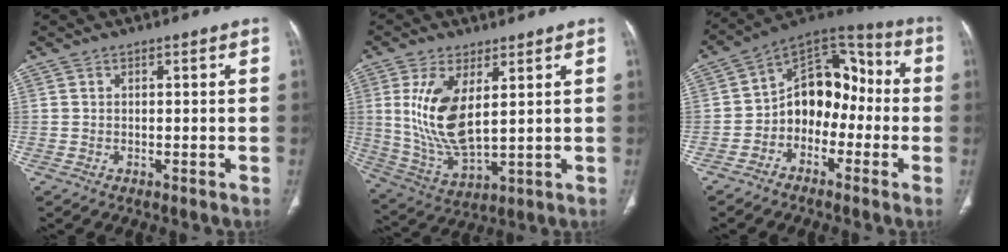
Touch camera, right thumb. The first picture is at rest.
{"total": 13.1, "force": [3.5, 5.8, 11.2], "torque": [-0.230, -0.024, 0.084]}
{"total": 13.2, "force": [-2.7, 9.8, 8.5], "torque": [-0.085, 0.065, -0.061]}